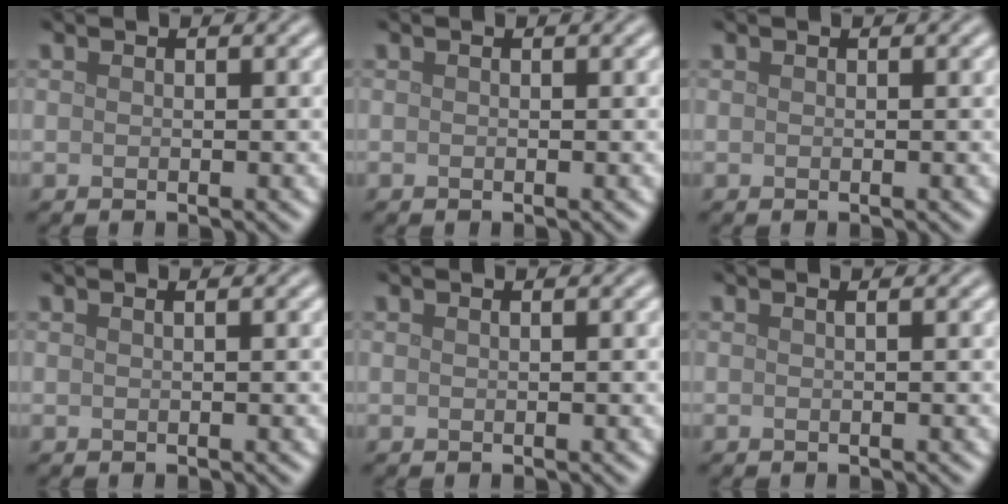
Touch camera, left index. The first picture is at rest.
{"total": 0.0}
{"total": 0.0}
{"total": 0.7, "force": [0.3, 0.3, 0.5], "torque": [-0.004, 0.001, -0.002]}
{"total": 0.0}
{"total": 0.9, "force": [0.1, 0.4, 0.9], "torque": [-0.009, 0.001, -0.006]}